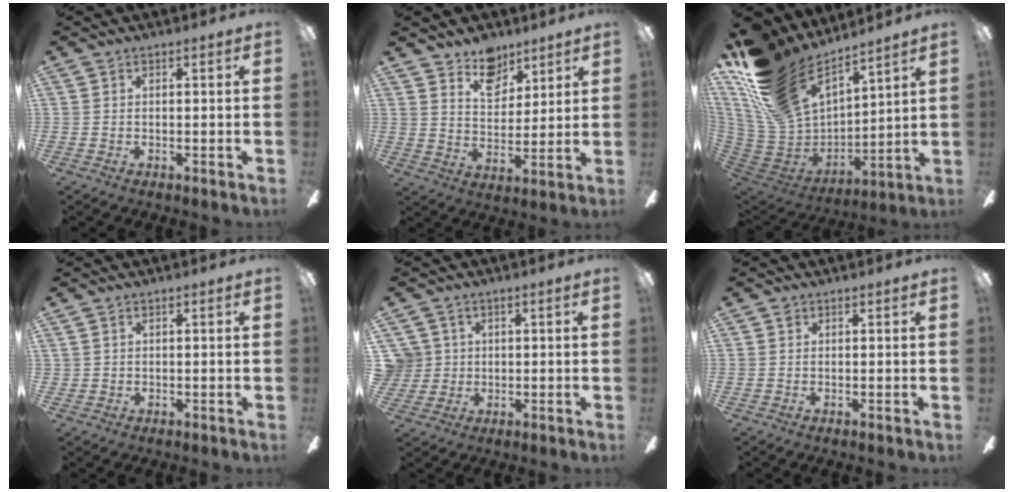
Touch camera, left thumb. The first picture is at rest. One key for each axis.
{"total": 9.8, "fx": 7.2, "fy": 5.8, "fz": 3.1, "tx": -0.041, "ty": -0.038, "tz": 0.133}
{"total": 21.6, "fx": 15.2, "fy": 10.6, "fz": 11.0, "tx": -0.249, "ty": -0.095, "tz": 0.282}
{"total": 1.0, "fx": 0.3, "fy": 0.9, "fz": 0.1, "tx": -0.004, "ty": 0.004, "tz": 0.005}
{"total": 5.7, "fx": 1.3, "fy": 5.5, "fz": 0.6, "tx": -0.032, "ty": 0.009, "tz": 0.027}
{"total": 0.6, "fx": 0.3, "fy": 0.5, "fz": 0.2, "tx": -0.005, "ty": 0.003, "tz": 0.006}